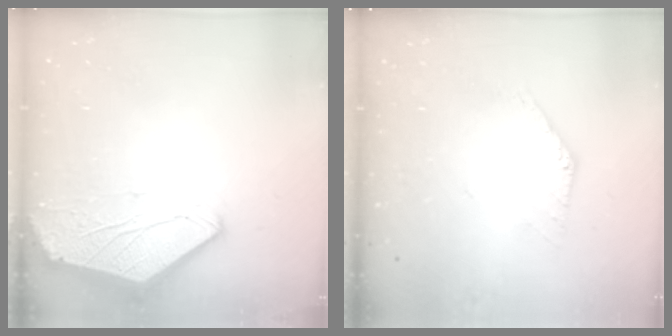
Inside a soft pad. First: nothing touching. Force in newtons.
{"total": 0.5, "press": 0.5, "slide": 0.2}